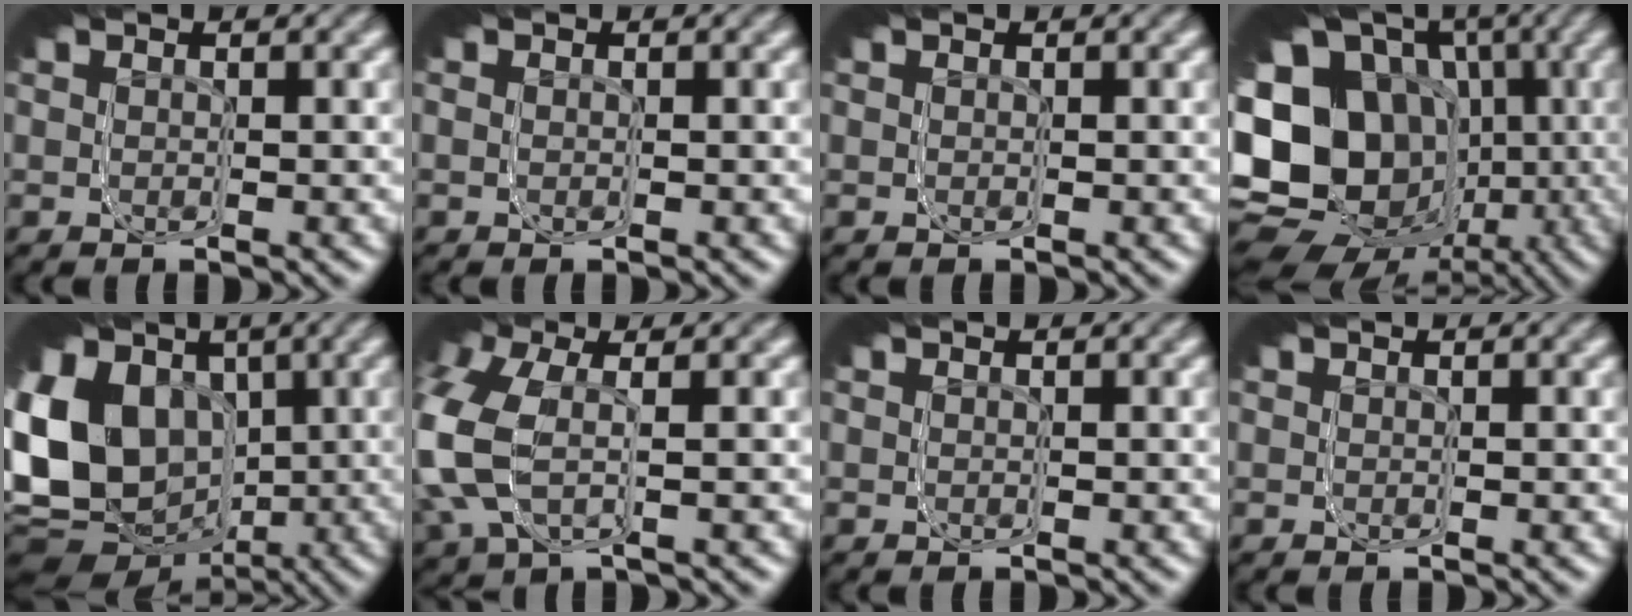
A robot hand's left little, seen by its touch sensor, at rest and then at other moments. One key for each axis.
{"total": 0.0}
{"total": 0.0}
{"total": 19.0, "fx": -3.8, "fy": 12.5, "fz": 13.9, "tx": -0.198, "ty": -0.029, "tz": -0.059}
{"total": 14.3, "fx": -2.1, "fy": 10.1, "fz": 9.9, "tx": -0.147, "ty": -0.012, "tz": -0.040}
{"total": 6.1, "fx": -1.6, "fy": 4.3, "fz": 4.0, "tx": -0.104, "ty": -0.002, "tz": -0.028}
{"total": 0.0}
{"total": 0.0}